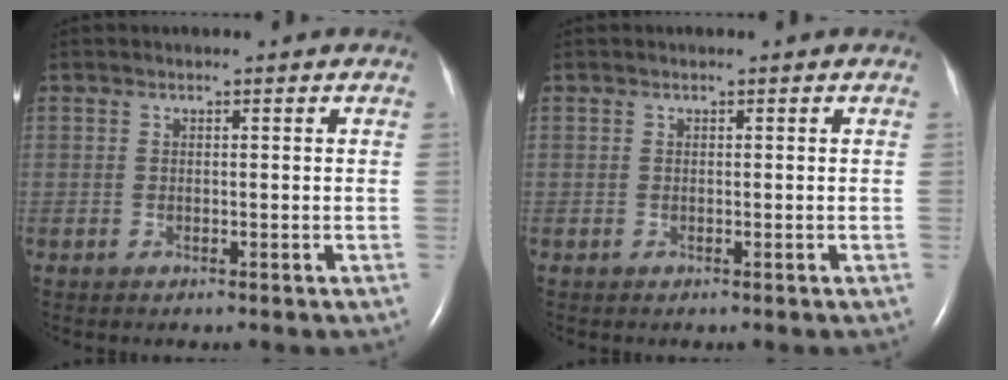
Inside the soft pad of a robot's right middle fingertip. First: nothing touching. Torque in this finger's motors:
{"motor_torque": [0.00, 0.00, 0.00, 0.00]}